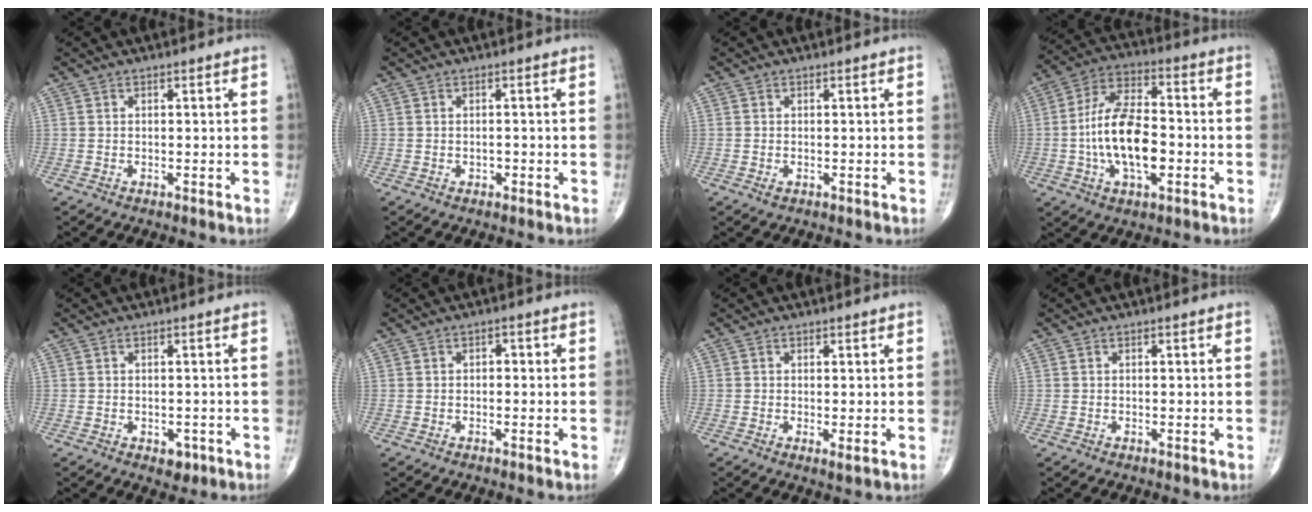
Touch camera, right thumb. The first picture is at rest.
{"total": 1.1, "force": [-0.4, 0.8, 0.7], "torque": [-0.009, 0.003, -0.005]}
{"total": 0.9, "force": [-0.3, 0.6, 0.6], "torque": [-0.013, -0.001, -0.004]}
{"total": 15.4, "force": [-2.4, 7.6, 13.2], "torque": [-0.242, 0.026, -0.046]}
{"total": 2.5, "force": [-1.1, 1.7, 1.4], "torque": [-0.007, 0.001, -0.009]}
{"total": 1.4, "force": [-0.1, 1.0, 1.0], "torque": [-0.004, 0.005, -0.007]}
{"total": 1.3, "force": [-0.2, 0.3, 1.3], "torque": [-0.027, -0.007, -0.006]}
{"total": 0.0}